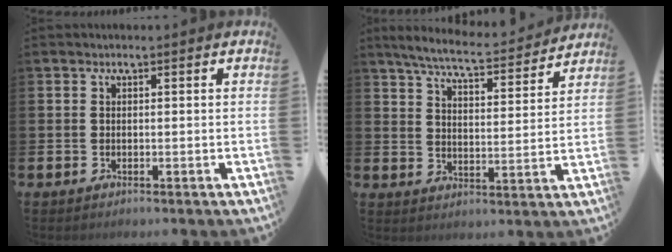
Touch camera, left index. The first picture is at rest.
{"total": 6.9, "force": [6.4, 0.7, 2.3], "torque": [-0.063, -0.043, 0.108]}